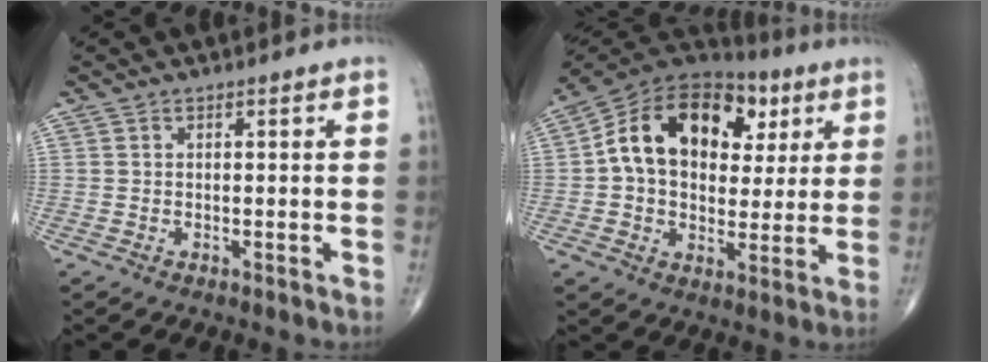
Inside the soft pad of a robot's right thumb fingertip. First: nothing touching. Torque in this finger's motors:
{"motor_torque": [1.98, 2.69, 1.20, -0.47, 0.60]}